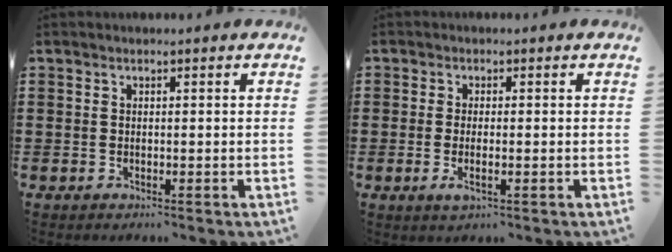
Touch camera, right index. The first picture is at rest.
{"total": 2.2, "force": [-0.6, 0.5, 2.0], "torque": [-0.041, -0.005, -0.012]}